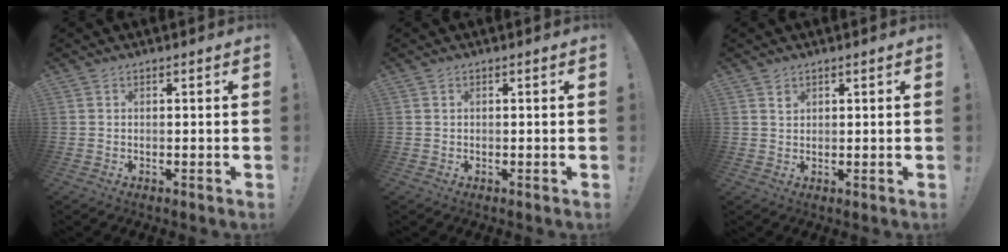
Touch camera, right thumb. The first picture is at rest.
{"total": 0.5, "force": [0.3, 0.4, 0.2], "torque": [-0.012, 0.005, 0.008]}
{"total": 1.5, "force": [1.0, 1.0, 0.3], "torque": [0.001, -0.003, 0.018]}